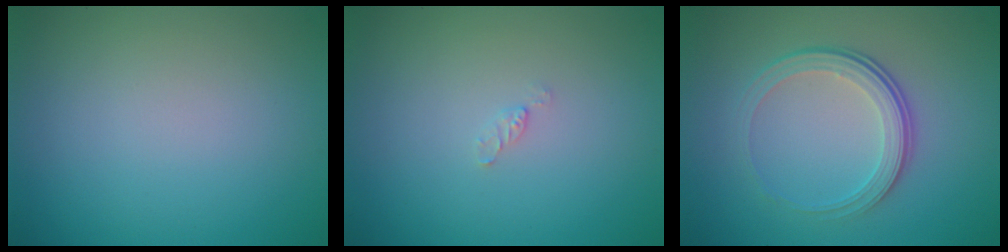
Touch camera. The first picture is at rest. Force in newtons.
{"total": 0.6, "press": 0.6, "slide": 0.1}
{"total": 4.1, "press": 2.7, "slide": 3.0}